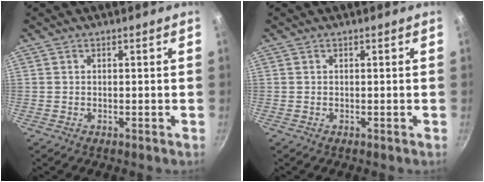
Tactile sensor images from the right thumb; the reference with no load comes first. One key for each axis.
{"total": 0.0}